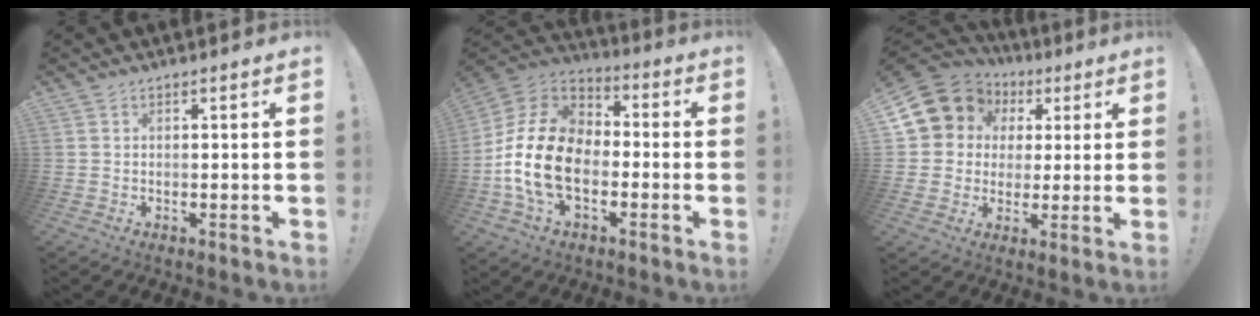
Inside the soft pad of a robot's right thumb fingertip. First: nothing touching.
{"total": 18.9, "force": [-4.5, 12.5, 13.5], "torque": [-0.264, 0.043, -0.065]}
{"total": 12.2, "force": [4.8, 10.5, 4.0], "torque": [-0.063, -0.024, 0.104]}